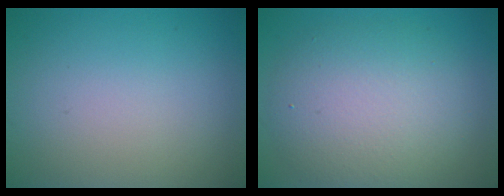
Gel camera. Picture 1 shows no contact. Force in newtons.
{"total": 7.0, "press": 7.0, "slide": 0.2}